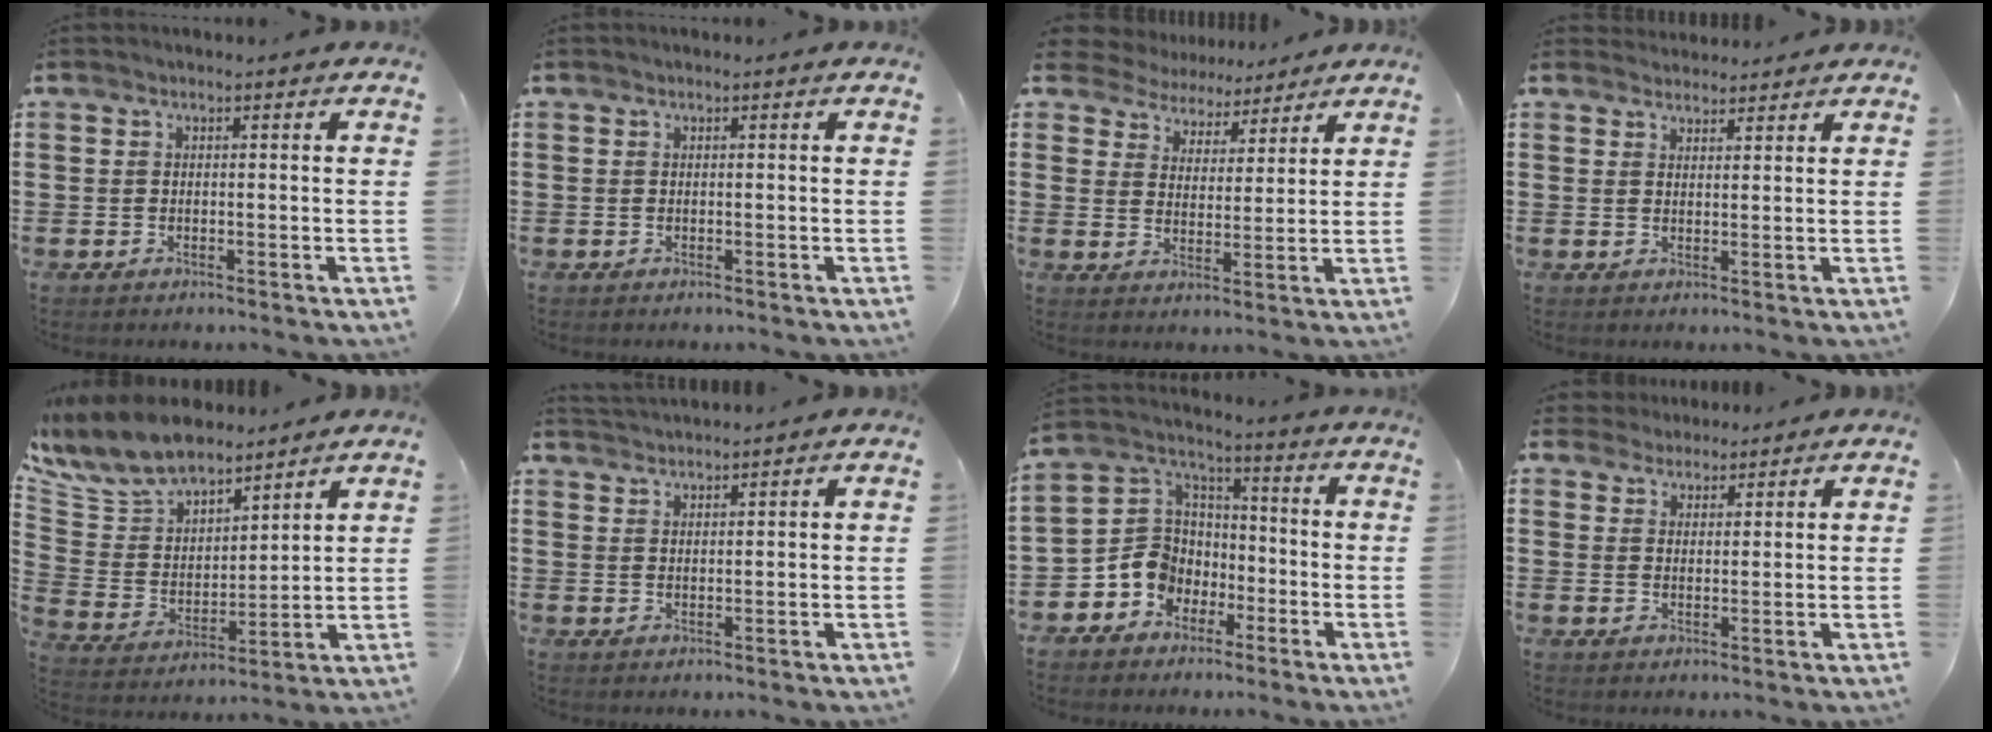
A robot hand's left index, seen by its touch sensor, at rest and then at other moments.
{"total": 0.0}
{"total": 6.0, "force": [5.7, 1.9, 0.0], "torque": [-0.033, -0.026, 0.103]}
{"total": 2.3, "force": [2.2, 0.5, -0.2], "torque": [-0.002, -0.001, 0.044]}
{"total": 9.1, "force": [8.3, 3.3, 1.8], "torque": [-0.082, -0.051, 0.155]}
{"total": 1.8, "force": [1.8, -0.3, -0.2], "torque": [0.000, 0.001, 0.036]}
{"total": 7.6, "force": [-2.8, 6.8, 1.8], "torque": [-0.083, 0.003, -0.062]}
{"total": 2.9, "force": [2.5, 1.2, -0.3], "torque": [-0.005, 0.004, 0.048]}